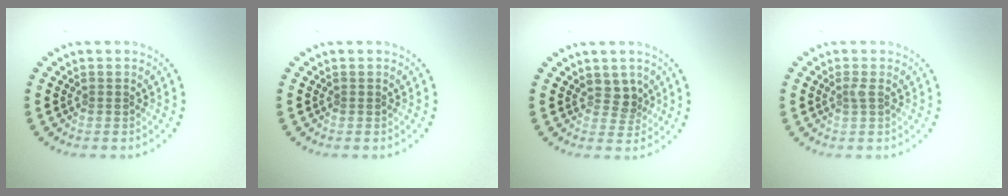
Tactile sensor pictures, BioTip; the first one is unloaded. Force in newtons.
{"total": 0.0}
{"total": 1.9, "press": 1.6, "slide": 1.1}
{"total": 0.6, "press": 0.5, "slide": 0.3}